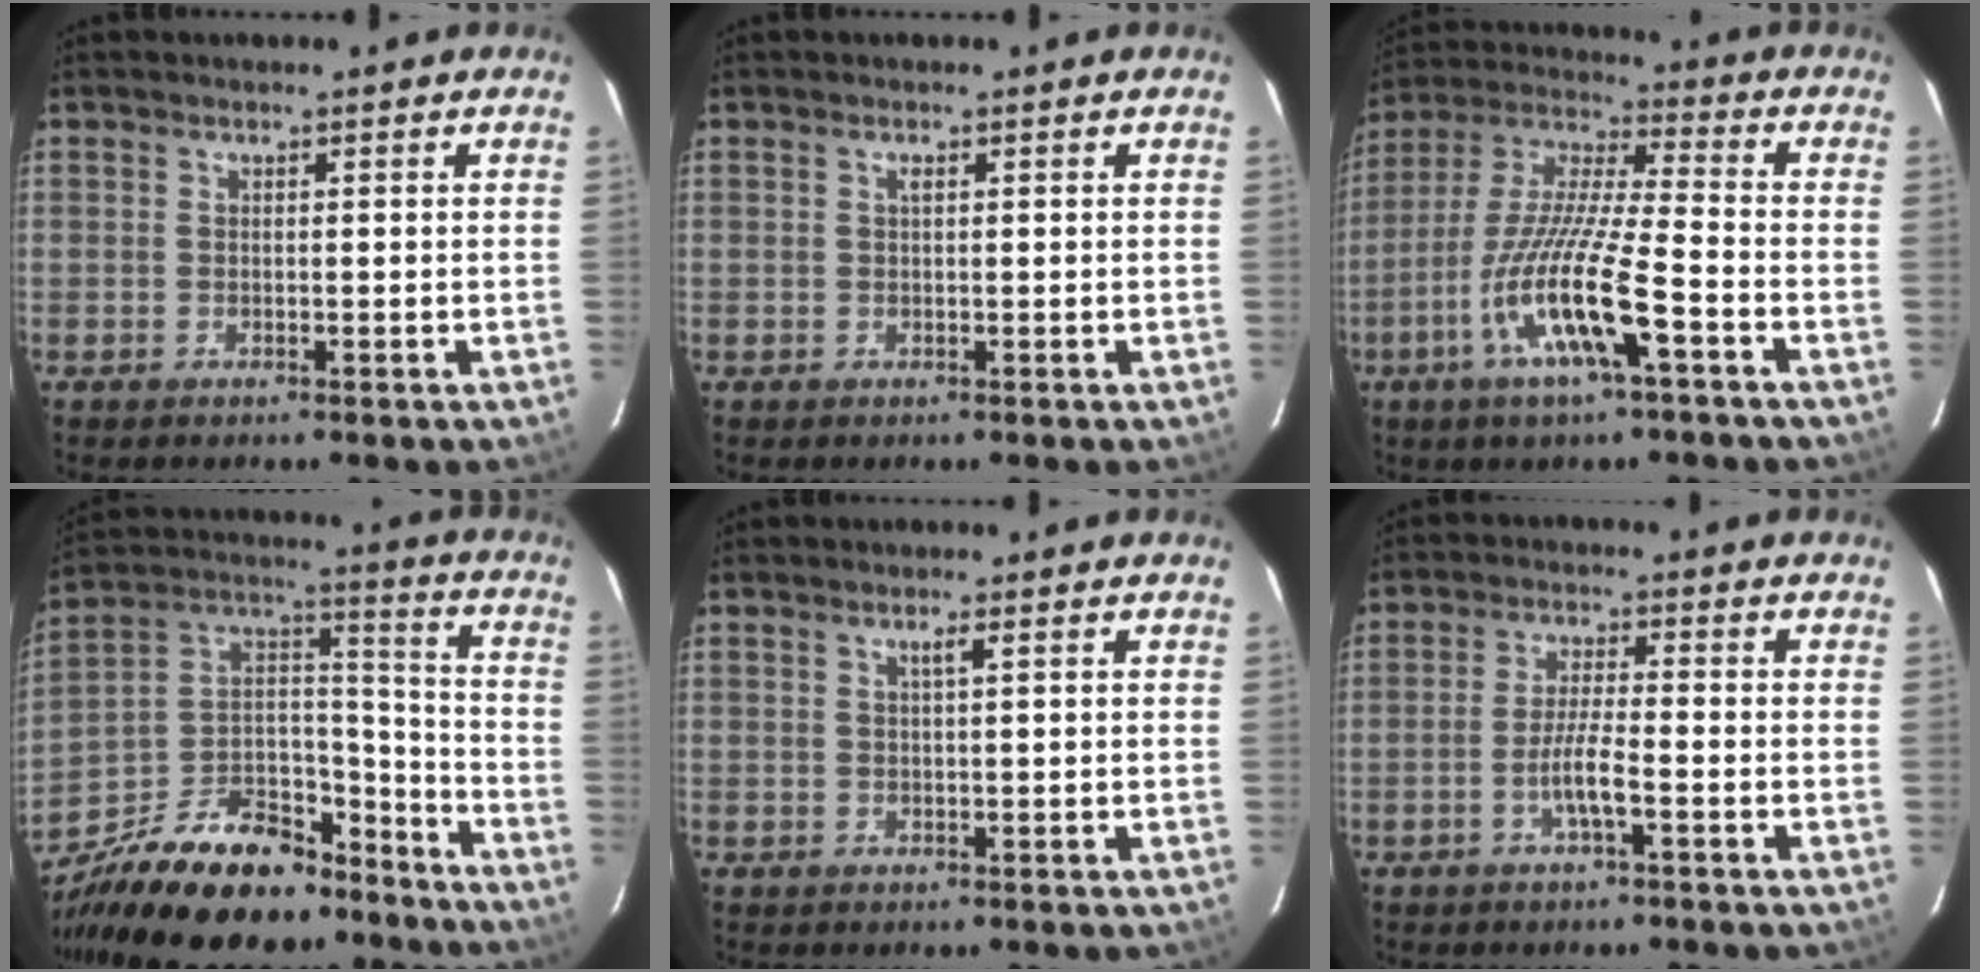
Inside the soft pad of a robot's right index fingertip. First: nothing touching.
{"total": 0.6, "force": [0.2, 0.2, 0.5], "torque": [-0.009, 0.003, 0.003]}
{"total": 15.3, "force": [-6.6, 1.4, 13.7], "torque": [-0.279, -0.013, -0.132]}
{"total": 26.0, "force": [-18.7, 12.5, 13.1], "torque": [-0.262, 0.045, -0.283]}
{"total": 1.2, "force": [0.5, -0.2, 1.1], "torque": [-0.018, 0.002, 0.009]}
{"total": 4.7, "force": [-2.2, 0.1, 4.1], "torque": [-0.085, 0.001, -0.043]}